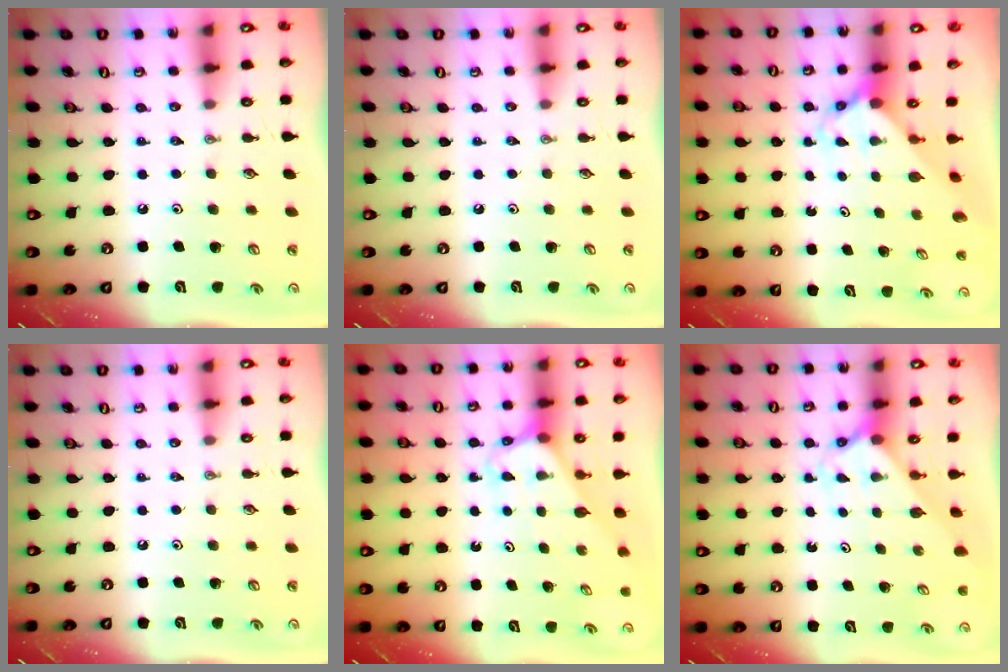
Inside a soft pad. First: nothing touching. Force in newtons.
{"total": 0.0}
{"total": 3.4, "press": 3.4, "slide": 0.3}
{"total": 0.0}
{"total": 3.1, "press": 3.1, "slide": 0.2}
{"total": 2.0, "press": 2.0, "slide": 0.1}